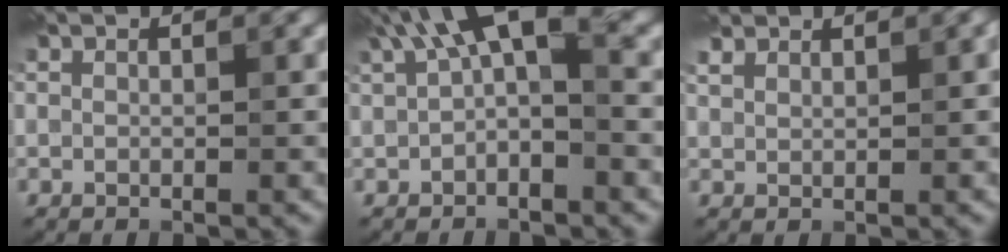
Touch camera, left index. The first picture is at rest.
{"total": 5.8, "force": [1.9, 2.3, 5.0], "torque": [-0.073, 0.014, 0.021]}
{"total": 2.0, "force": [1.9, 0.6, 0.5], "torque": [-0.013, 0.008, 0.039]}